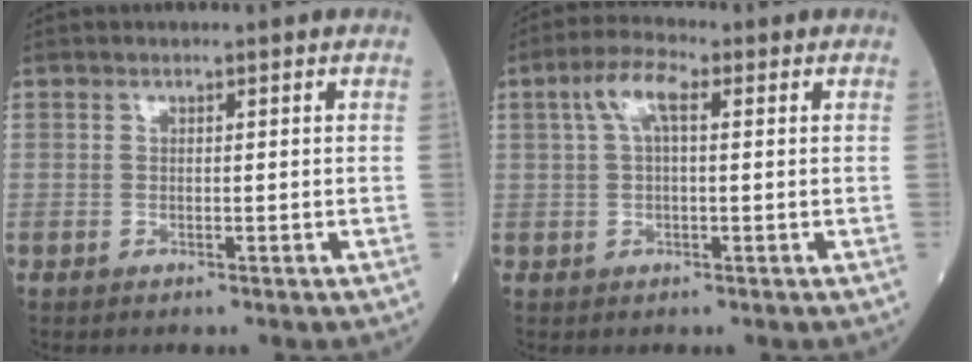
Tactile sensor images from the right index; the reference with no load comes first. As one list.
[{"total": 5.1, "force": [1.5, 1.5, 4.6], "torque": [-0.100, 0.024, 0.030]}]